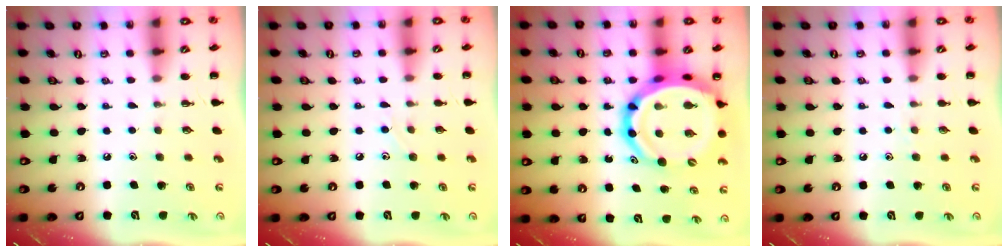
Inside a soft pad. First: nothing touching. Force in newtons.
{"total": 4.0, "press": 3.7, "slide": 1.4}
{"total": 19.9, "press": 19.2, "slide": 5.2}
{"total": 4.6, "press": 4.4, "slide": 1.2}